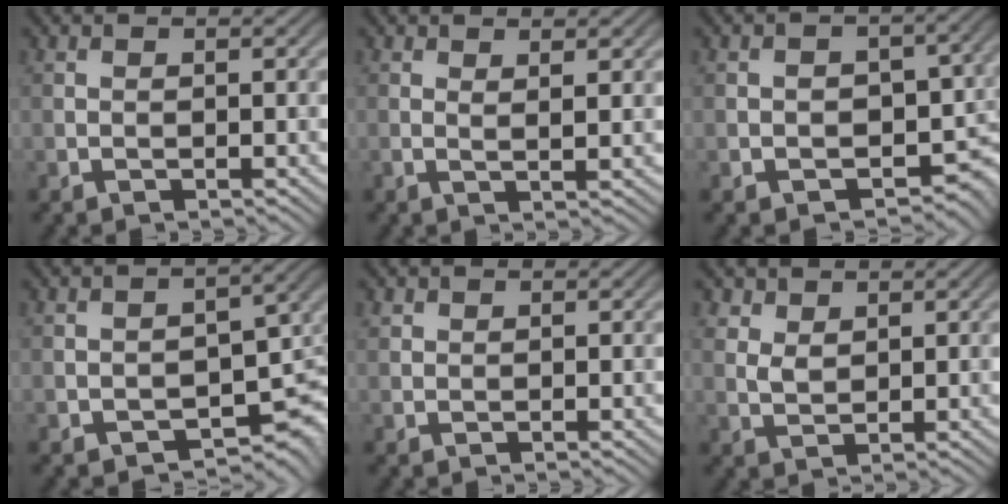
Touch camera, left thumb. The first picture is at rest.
{"total": 1.9, "force": [1.1, 0.3, 1.5], "torque": [-0.029, -0.001, 0.017]}
{"total": 6.0, "force": [-1.3, 4.3, 4.0], "torque": [-0.054, -0.017, -0.020]}
{"total": 7.9, "force": [-3.0, 4.8, 5.5], "torque": [-0.064, -0.023, -0.038]}
{"total": 0.9, "force": [0.7, 0.6, 0.1], "torque": [-0.007, -0.001, 0.017]}
{"total": 2.8, "force": [1.9, 1.5, 1.2], "torque": [-0.033, -0.002, 0.041]}